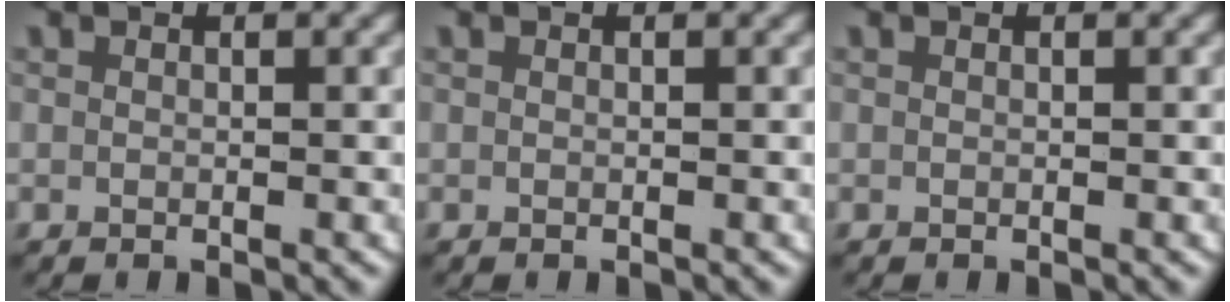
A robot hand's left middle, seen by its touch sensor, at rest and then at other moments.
{"total": 0.0}
{"total": 0.0}